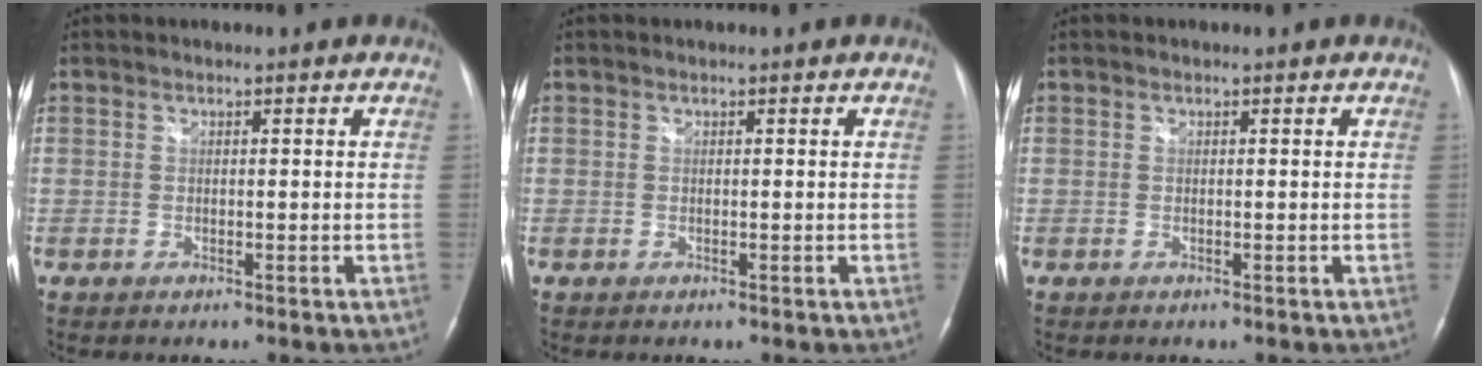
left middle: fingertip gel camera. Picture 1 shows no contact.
{"total": 0.0}
{"total": 0.0}